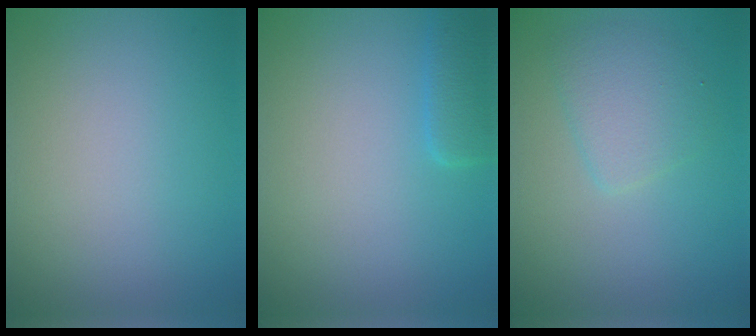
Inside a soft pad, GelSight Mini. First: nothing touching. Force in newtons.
{"total": 2.0, "press": 2.0, "slide": 0.1}
{"total": 2.7, "press": 2.7, "slide": 0.2}